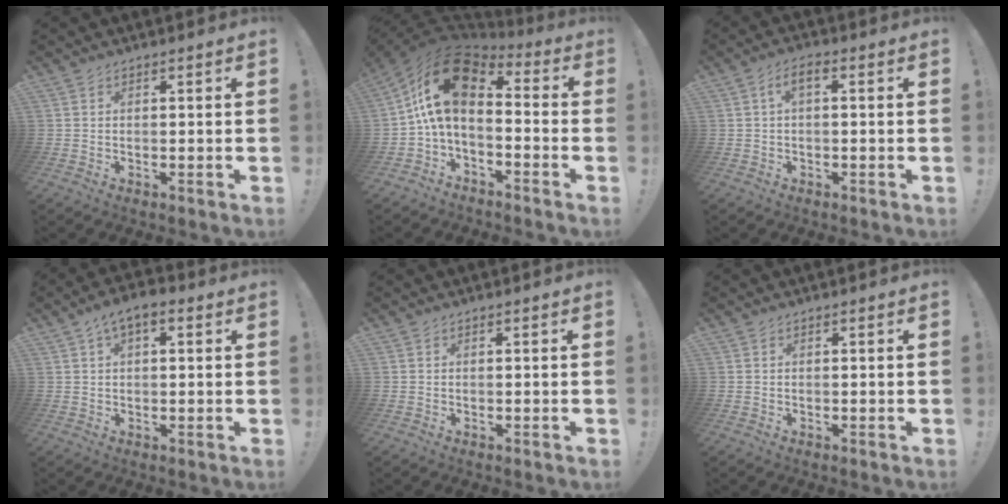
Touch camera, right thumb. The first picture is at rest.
{"total": 14.8, "force": [3.1, 8.7, 11.5], "torque": [-0.204, -0.011, 0.058]}
{"total": 3.6, "force": [0.4, 1.1, 3.4], "torque": [-0.064, 0.002, 0.006]}
{"total": 5.3, "force": [2.1, 2.6, 4.1], "torque": [-0.067, 0.002, 0.038]}
{"total": 0.0}
{"total": 0.0}